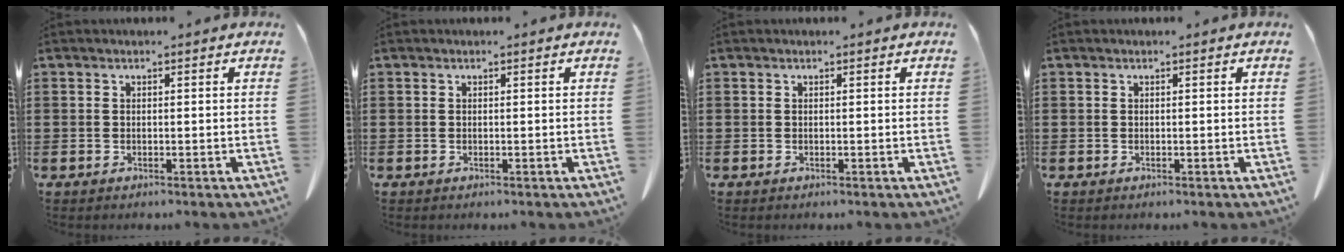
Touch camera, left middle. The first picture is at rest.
{"total": 0.0}
{"total": 0.0}
{"total": 0.0}